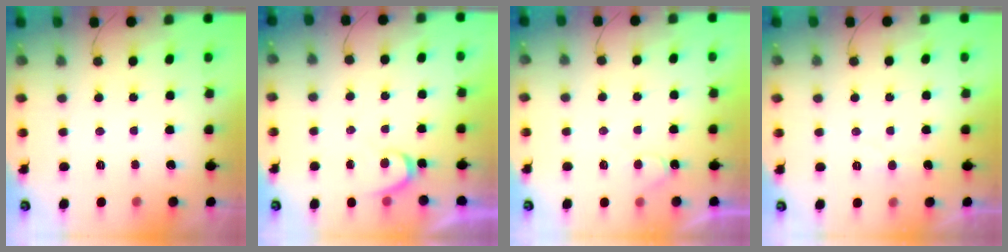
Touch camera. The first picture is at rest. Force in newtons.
{"total": 4.0, "press": 3.9, "slide": 0.5}
{"total": 4.0, "press": 4.0, "slide": 0.4}
{"total": 5.3, "press": 5.3, "slide": 0.3}